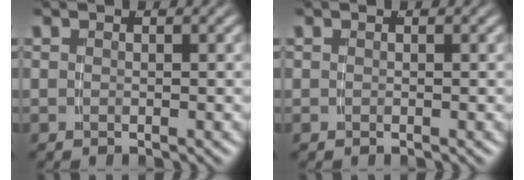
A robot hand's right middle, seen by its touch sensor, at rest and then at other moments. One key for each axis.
{"total": 0.0}